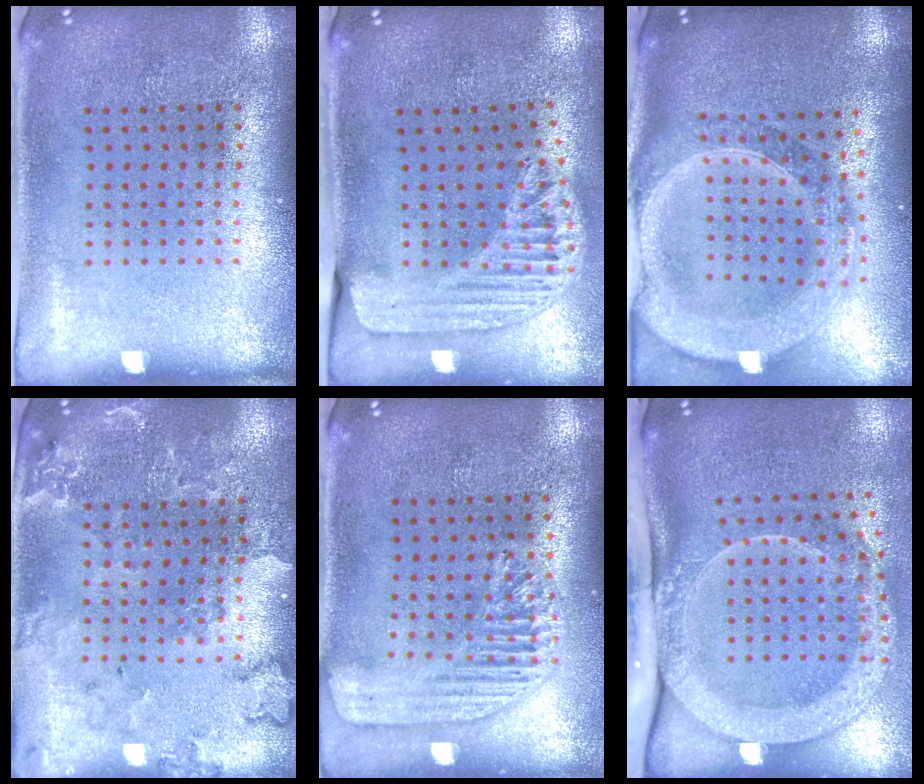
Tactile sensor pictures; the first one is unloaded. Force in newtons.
{"total": 1.6, "press": 1.5, "slide": 0.4}
{"total": 3.1, "press": 2.6, "slide": 1.8}
{"total": 0.5, "press": 0.5, "slide": 0.2}
{"total": 1.6, "press": 1.5, "slide": 0.6}
{"total": 3.1, "press": 2.2, "slide": 2.1}